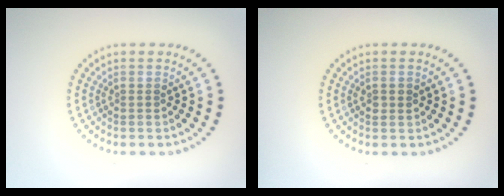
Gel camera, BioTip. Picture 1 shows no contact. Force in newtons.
{"total": 1.0, "press": 1.0, "slide": 0.1}